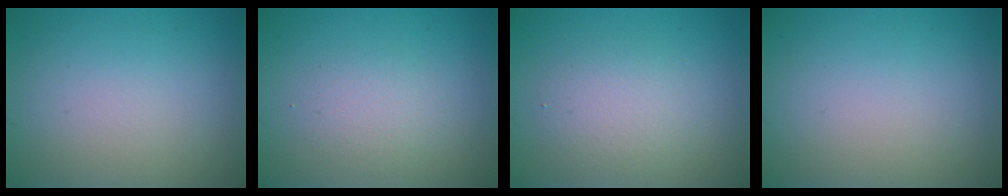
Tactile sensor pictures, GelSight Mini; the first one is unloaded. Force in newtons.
{"total": 1.9, "press": 1.8, "slide": 0.2}
{"total": 2.9, "press": 2.9, "slide": 0.4}
{"total": 0.0}